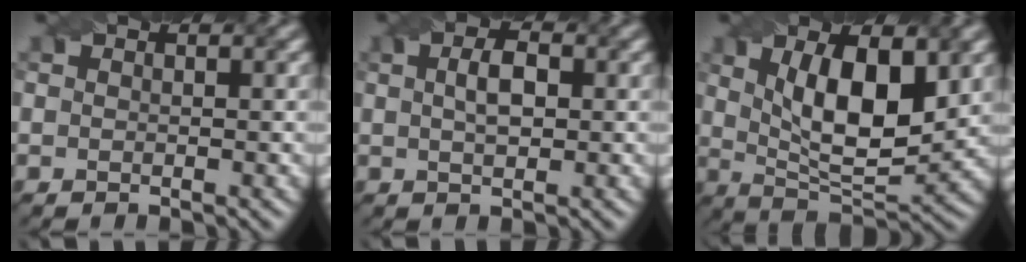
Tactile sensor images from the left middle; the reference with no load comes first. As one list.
[{"total": 2.8, "force": [0.4, 1.3, 2.4], "torque": [-0.051, 0.006, 0.009]}, {"total": 9.7, "force": [2.3, 3.9, 8.6], "torque": [-0.147, -0.006, 0.041]}]